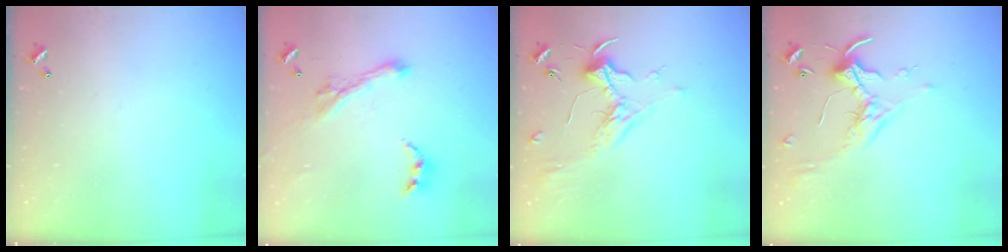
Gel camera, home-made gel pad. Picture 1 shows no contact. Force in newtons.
{"total": 2.8, "press": 2.5, "slide": 1.3}
{"total": 2.0, "press": 1.9, "slide": 0.7}
{"total": 0.5, "press": 0.4, "slide": 0.4}